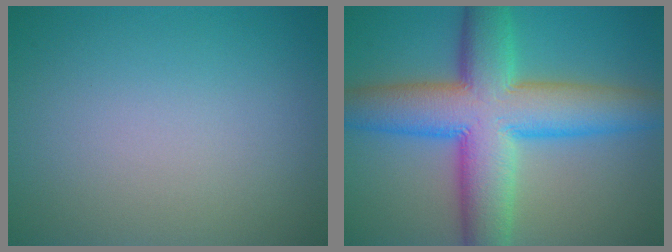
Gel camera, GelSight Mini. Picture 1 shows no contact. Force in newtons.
{"total": 11.7, "press": 11.7, "slide": 0.2}